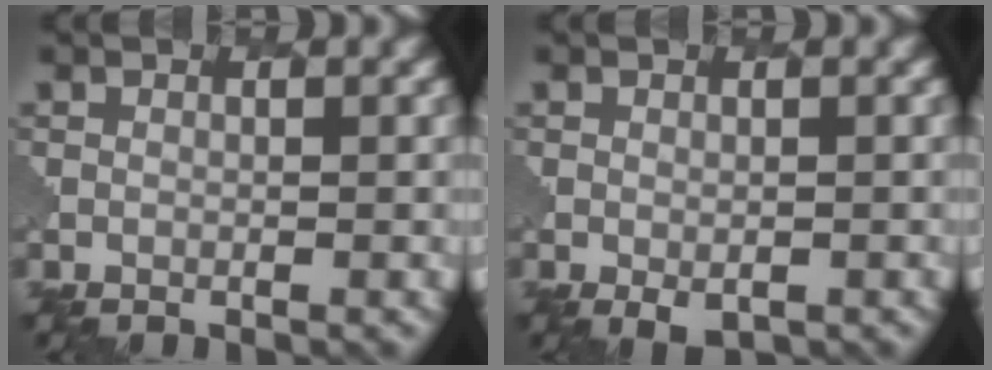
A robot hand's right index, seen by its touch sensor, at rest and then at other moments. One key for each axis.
{"total": 1.5, "fx": -0.5, "fy": 1.0, "fz": 1.1, "tx": -0.016, "ty": -0.010, "tz": -0.002}